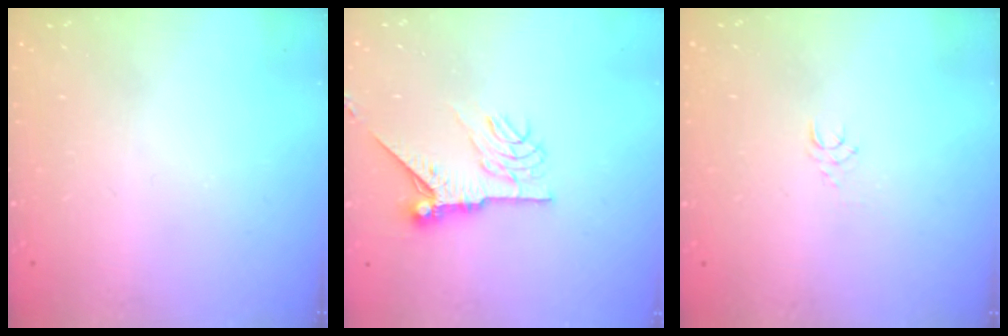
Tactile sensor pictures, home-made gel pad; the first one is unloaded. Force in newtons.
{"total": 10.1, "press": 10.1, "slide": 0.3}
{"total": 4.8, "press": 4.8, "slide": 0.3}